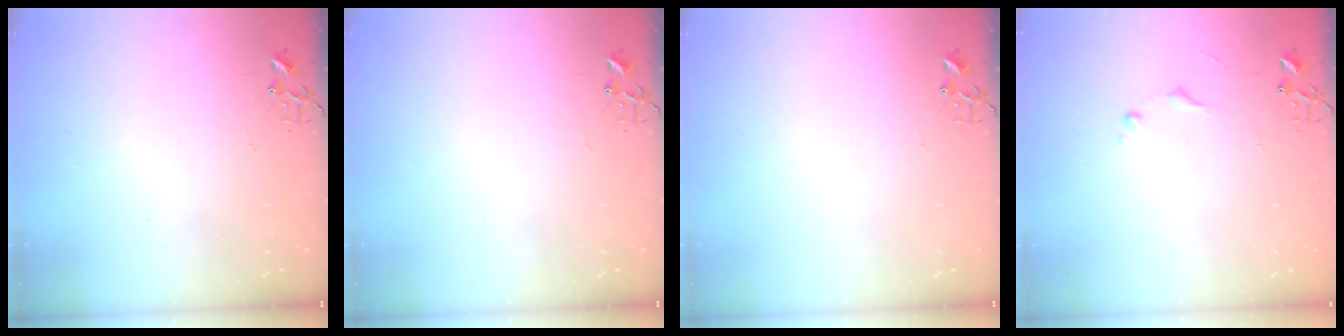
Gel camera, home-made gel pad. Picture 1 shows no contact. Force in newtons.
{"total": 0.0}
{"total": 0.0}
{"total": 5.2, "press": 5.1, "slide": 0.7}